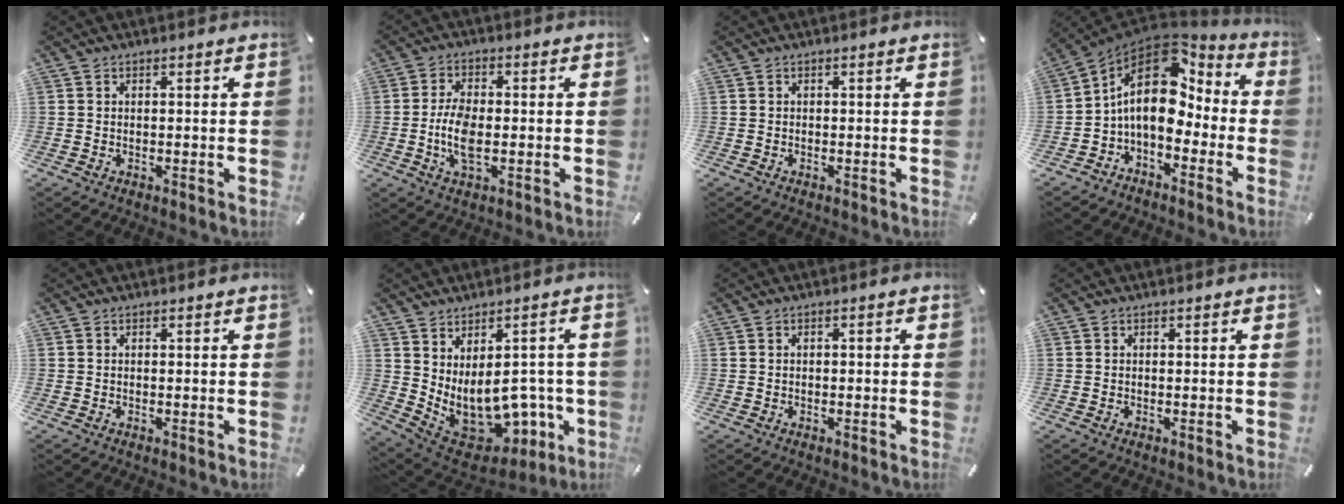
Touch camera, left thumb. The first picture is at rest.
{"total": 7.7, "force": [-1.0, 3.5, 6.8], "torque": [-0.149, -0.005, -0.021]}
{"total": 0.0}
{"total": 14.2, "force": [1.0, 9.7, 10.3], "torque": [-0.182, -0.009, 0.014]}
{"total": 0.0}
{"total": 14.1, "force": [1.1, 9.3, 10.5], "torque": [-0.180, -0.045, 0.039]}
{"total": 0.7, "force": [-0.2, 0.3, 0.6], "torque": [-0.012, 0.001, -0.004]}
{"total": 0.0}